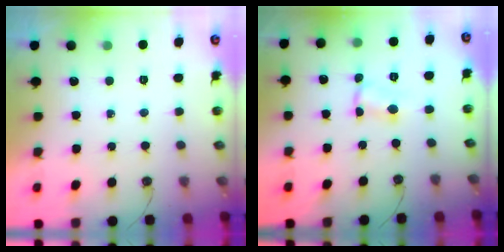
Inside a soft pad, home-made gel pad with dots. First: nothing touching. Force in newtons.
{"total": 0.7, "press": 0.7, "slide": 0.1}